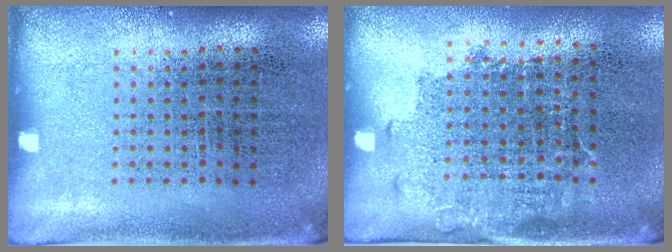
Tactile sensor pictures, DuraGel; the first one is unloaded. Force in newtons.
{"total": 1.3, "press": 1.1, "slide": 0.8}